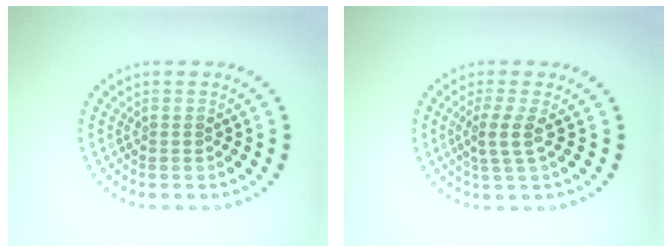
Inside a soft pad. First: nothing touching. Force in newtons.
{"total": 2.2, "press": 1.7, "slide": 1.4}